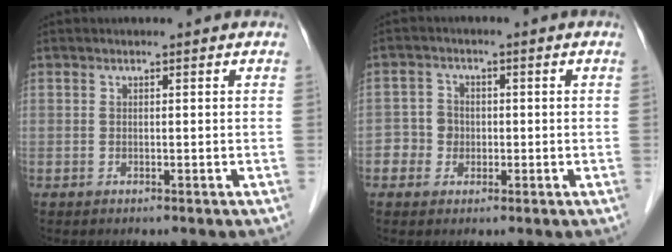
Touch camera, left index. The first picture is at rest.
{"total": 3.6, "force": [-0.7, 3.5, 0.6], "torque": [-0.008, 0.013, -0.012]}